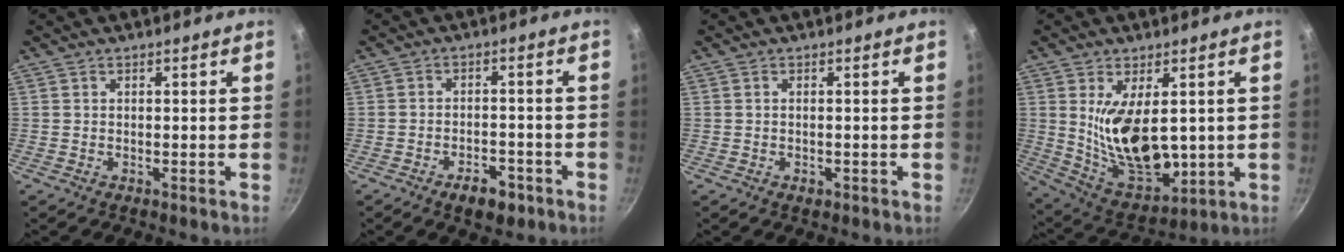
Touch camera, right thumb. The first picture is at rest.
{"total": 6.0, "force": [-3.6, 3.2, 3.6], "torque": [-0.038, 0.025, -0.048]}
{"total": 1.2, "force": [-0.5, 0.7, 0.9], "torque": [-0.013, 0.002, -0.007]}
{"total": 15.5, "force": [1.9, 8.4, 12.9], "torque": [-0.193, -0.040, 0.061]}